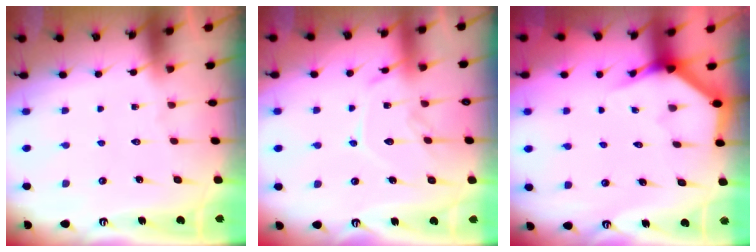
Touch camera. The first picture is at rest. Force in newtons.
{"total": 11.4, "press": 11.4, "slide": 0.5}
{"total": 3.7, "press": 3.7, "slide": 0.4}